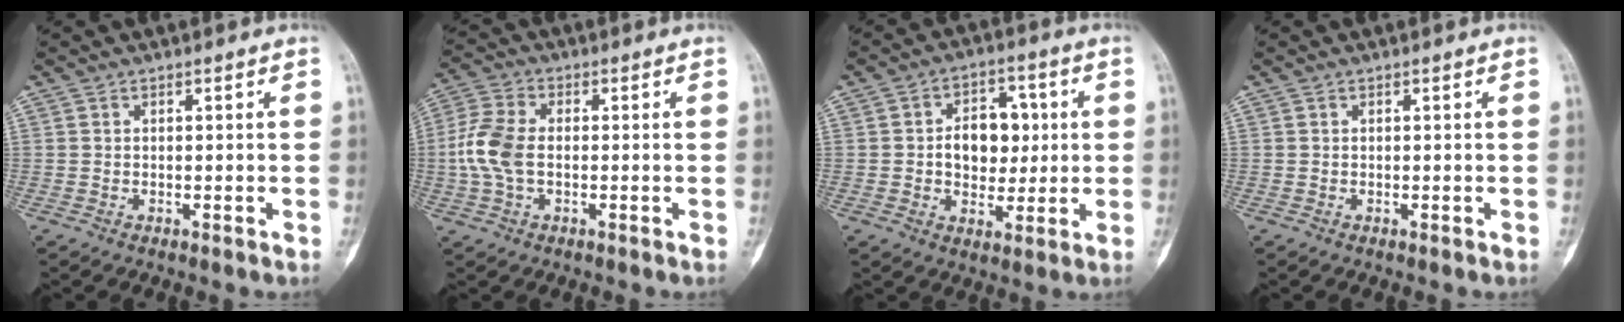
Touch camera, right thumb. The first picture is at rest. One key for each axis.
{"total": 8.3, "fx": -0.7, "fy": 5.0, "fz": 6.6, "tx": -0.159, "ty": 0.018, "tz": -0.020}
{"total": 10.2, "fx": 0.9, "fy": 7.3, "fz": 7.1, "tx": -0.056, "ty": 0.011, "tz": 0.014}
{"total": 0.0}